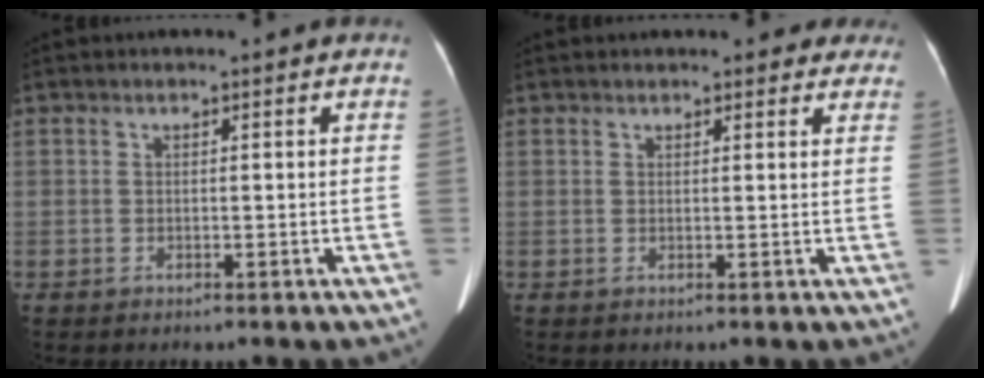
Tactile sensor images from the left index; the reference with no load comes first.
{"total": 6.9, "force": [6.0, 2.4, 2.2], "torque": [-0.004, 0.017, 0.061]}